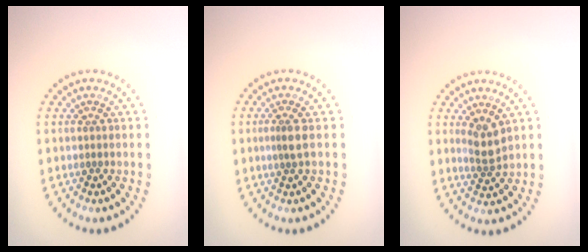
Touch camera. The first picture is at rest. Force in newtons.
{"total": 1.1, "press": 0.7, "slide": 0.9}
{"total": 2.2, "press": 1.8, "slide": 1.2}